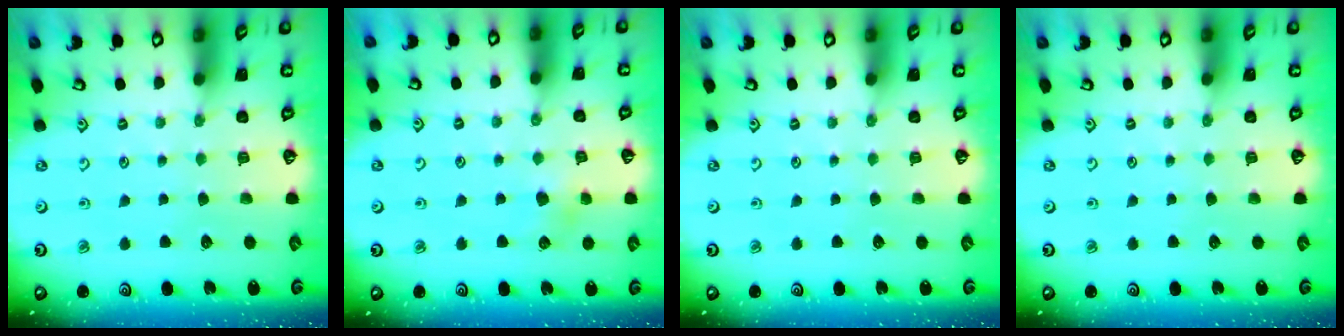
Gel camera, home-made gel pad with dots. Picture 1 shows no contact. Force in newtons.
{"total": 4.6, "press": 4.5, "slide": 0.9}
{"total": 0.0}
{"total": 0.0}